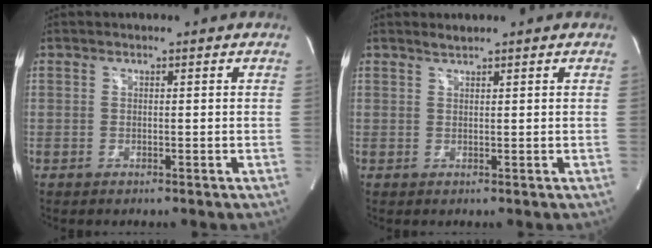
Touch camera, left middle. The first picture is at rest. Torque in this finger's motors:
{"motor_torque": [0.13, -0.05, -0.06, 0.01]}